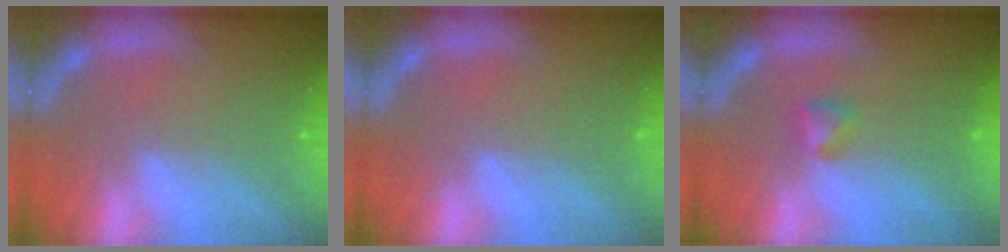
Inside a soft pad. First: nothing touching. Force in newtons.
{"total": 0.0}
{"total": 1.4}